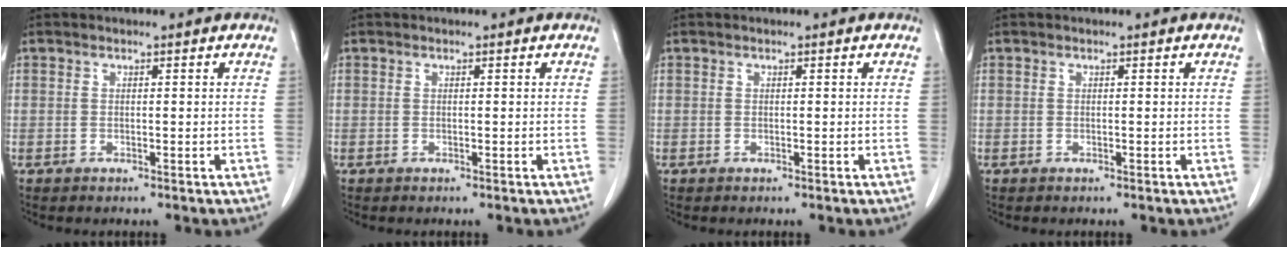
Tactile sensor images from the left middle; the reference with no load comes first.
{"total": 0.0}
{"total": 0.0}
{"total": 0.0}